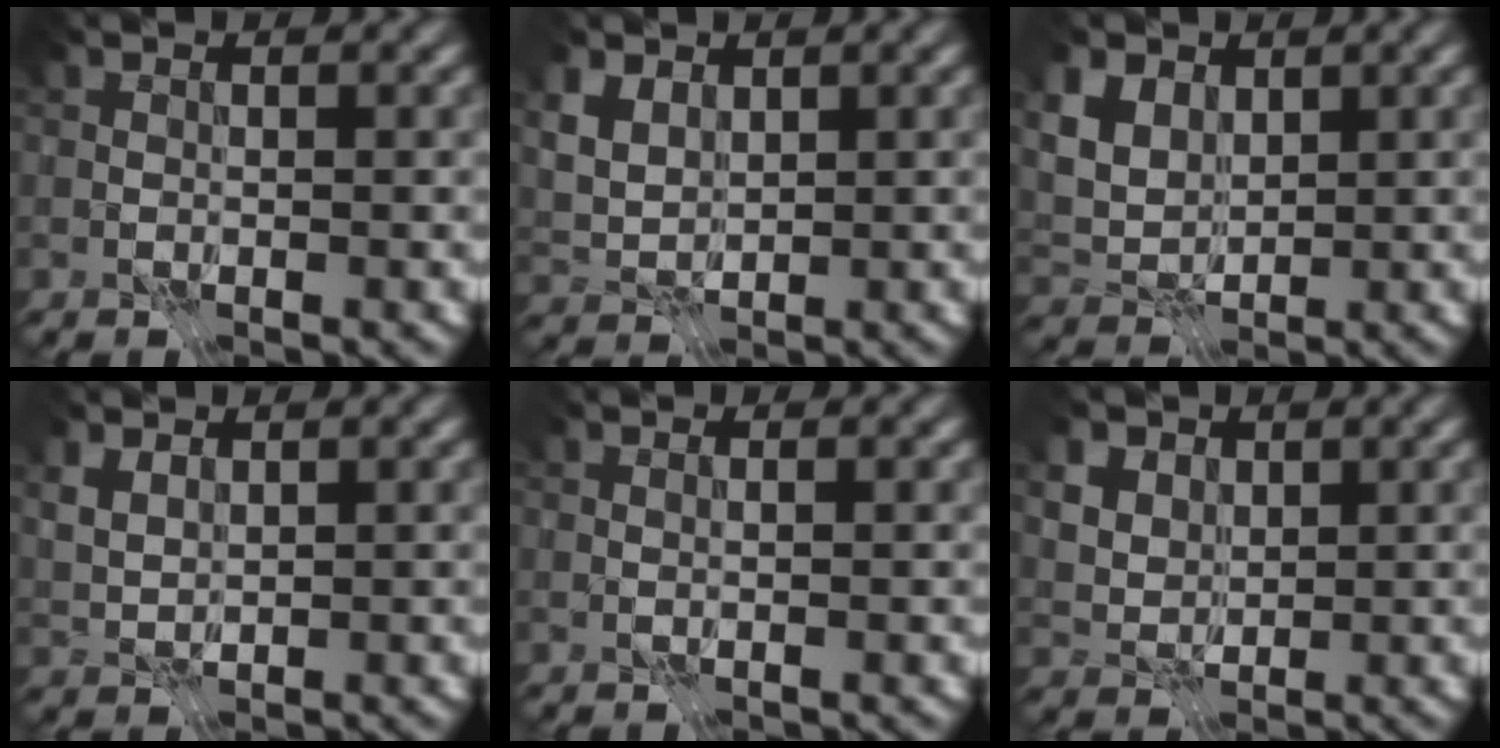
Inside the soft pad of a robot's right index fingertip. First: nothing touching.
{"total": 3.2, "force": [2.0, 1.8, 1.7], "torque": [-0.050, -0.003, 0.047]}
{"total": 5.4, "force": [2.8, 3.7, 2.8], "torque": [-0.082, 0.006, 0.046]}
{"total": 1.1, "force": [0.9, 0.2, 0.5], "torque": [-0.013, -0.003, 0.018]}
{"total": 0.6, "force": [0.0, -0.5, 0.3], "torque": [-0.005, -0.001, 0.000]}
{"total": 5.6, "force": [3.3, 3.9, 2.3], "torque": [-0.058, 0.011, 0.050]}